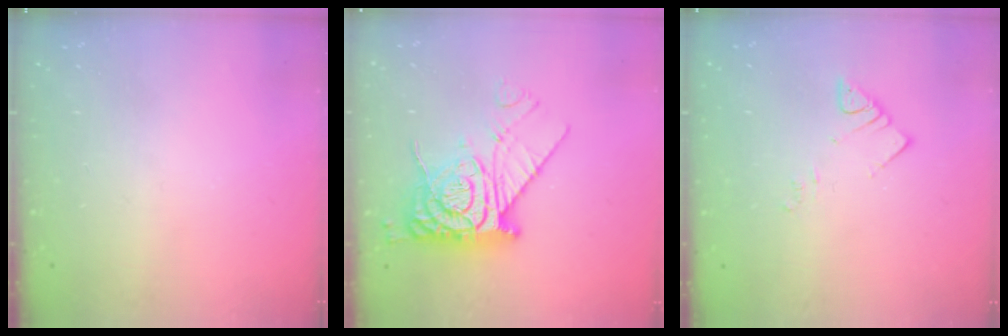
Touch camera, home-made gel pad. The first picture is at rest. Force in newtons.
{"total": 12.6, "press": 12.5, "slide": 1.4}
{"total": 3.8, "press": 3.7, "slide": 0.5}